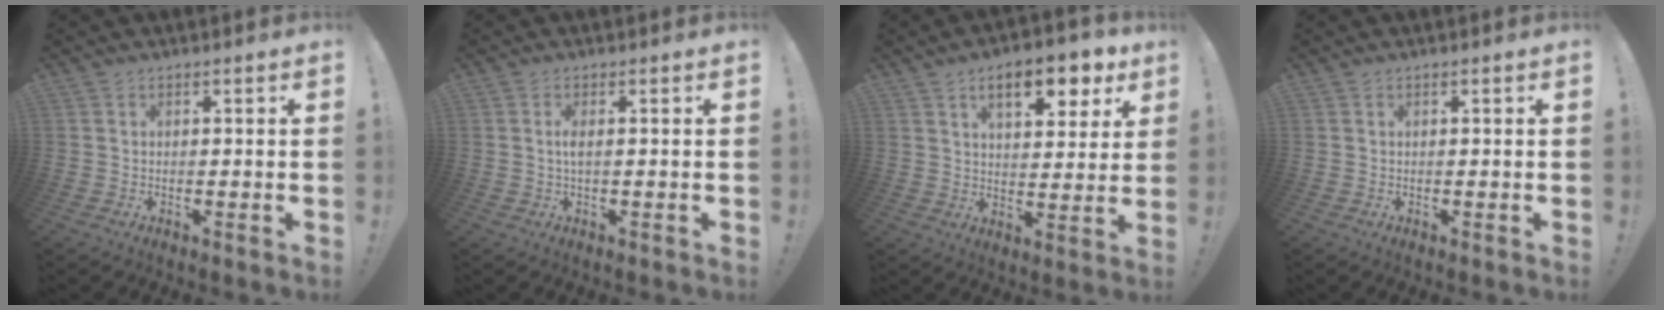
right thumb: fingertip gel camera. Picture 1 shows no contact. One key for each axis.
{"total": 2.2, "fx": 0.1, "fy": 0.4, "fz": 2.2, "tx": -0.049, "ty": 0.004, "tz": 0.001}
{"total": 12.5, "fx": 6.5, "fy": 5.0, "fz": 9.4, "tx": -0.131, "ty": -0.029, "tz": 0.105}
{"total": 0.0}